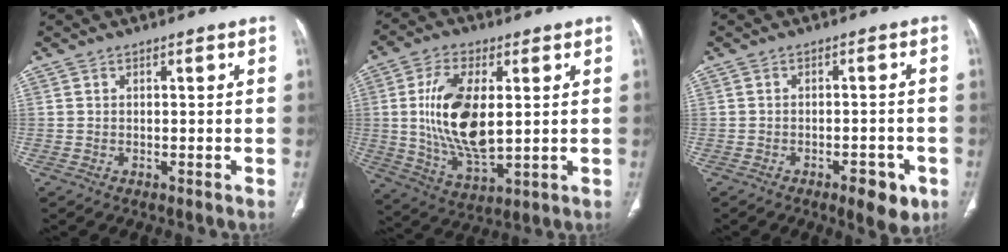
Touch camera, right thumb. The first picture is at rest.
{"total": 15.8, "force": [1.7, 7.7, 13.8], "torque": [-0.262, -0.018, 0.040]}
{"total": 6.2, "force": [-3.2, 2.6, 4.6], "torque": [-0.046, 0.009, -0.039]}